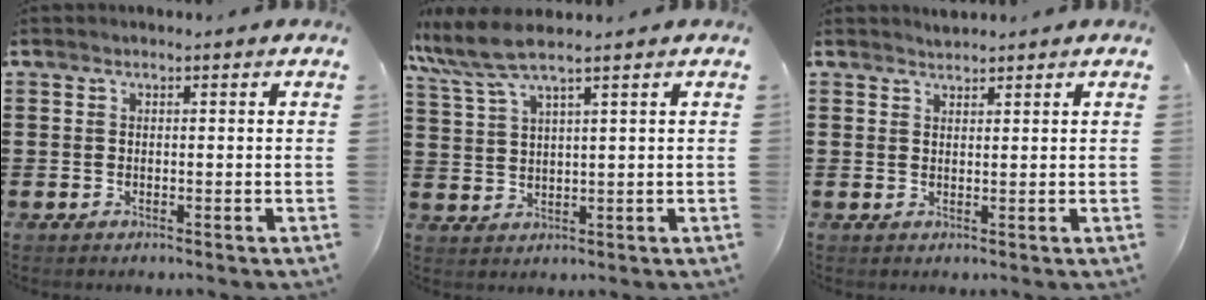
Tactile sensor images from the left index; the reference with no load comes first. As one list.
[{"total": 5.9, "force": [4.5, 0.5, 3.8], "torque": [-0.097, -0.010, 0.076]}, {"total": 1.2, "force": [1.2, 0.1, 0.0], "torque": [-0.003, 0.000, 0.024]}]